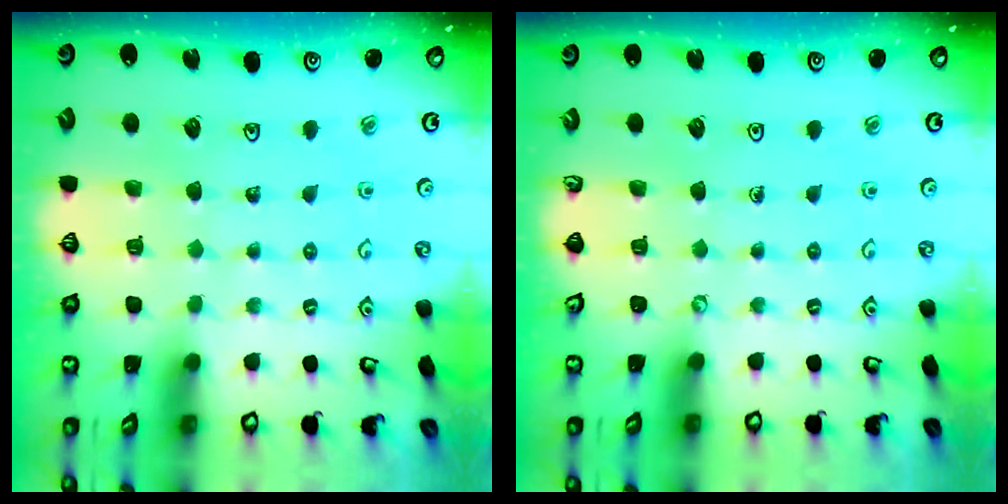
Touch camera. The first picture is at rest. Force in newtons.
{"total": 0.0}